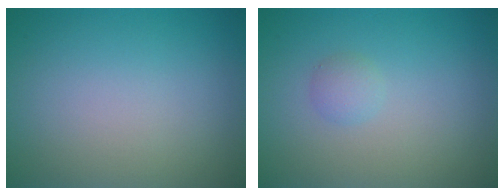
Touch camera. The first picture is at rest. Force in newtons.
{"total": 1.1, "press": 1.1, "slide": 0.0}